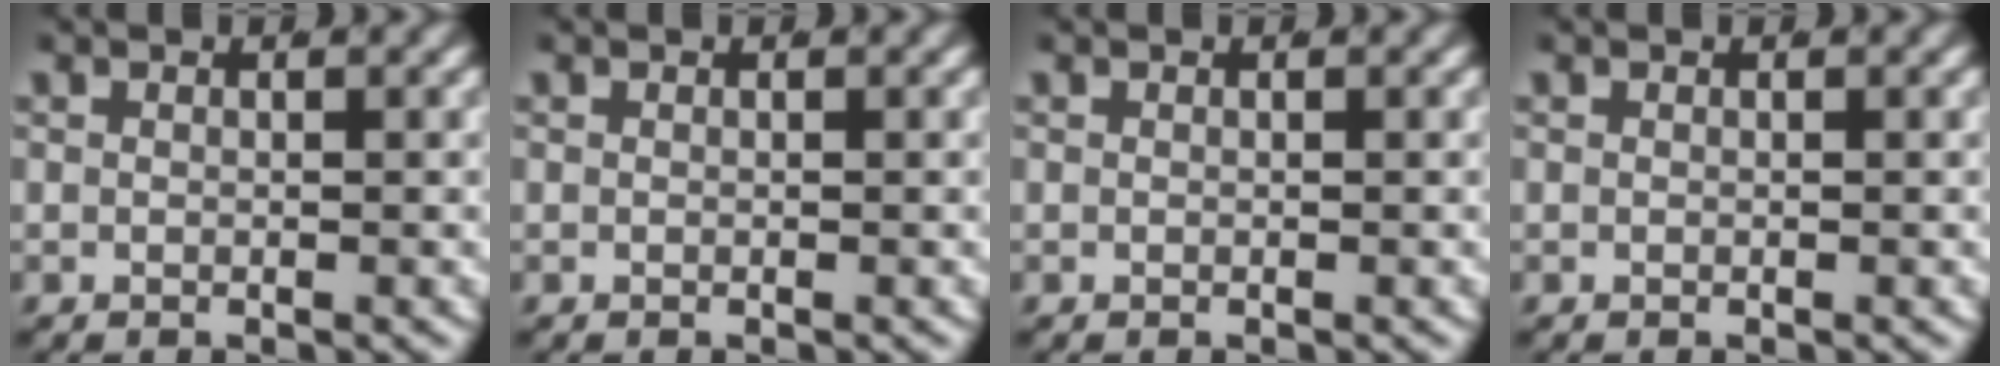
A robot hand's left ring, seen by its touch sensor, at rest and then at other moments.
{"total": 0.0}
{"total": 0.0}
{"total": 0.0}